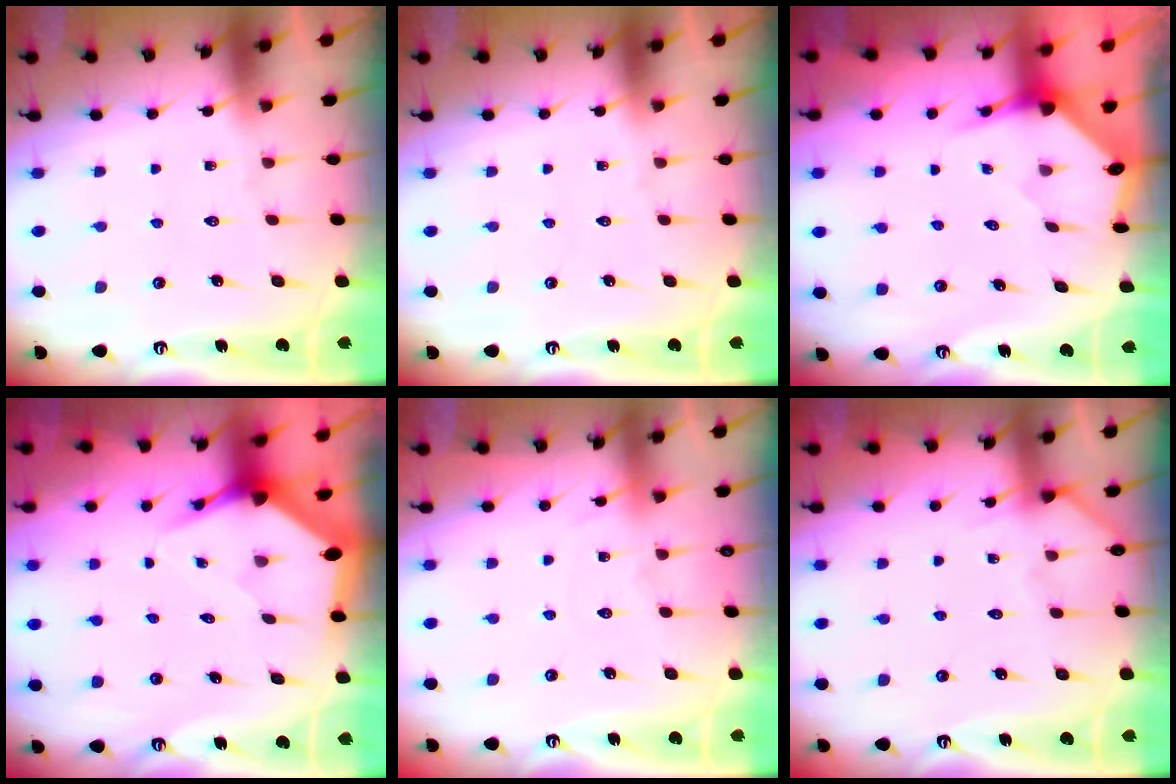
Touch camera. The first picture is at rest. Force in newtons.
{"total": 0.0}
{"total": 3.2, "press": 3.2, "slide": 0.3}
{"total": 5.2, "press": 5.1, "slide": 0.3}
{"total": 6.5, "press": 6.4, "slide": 0.8}
{"total": 2.8, "press": 2.8, "slide": 0.2}